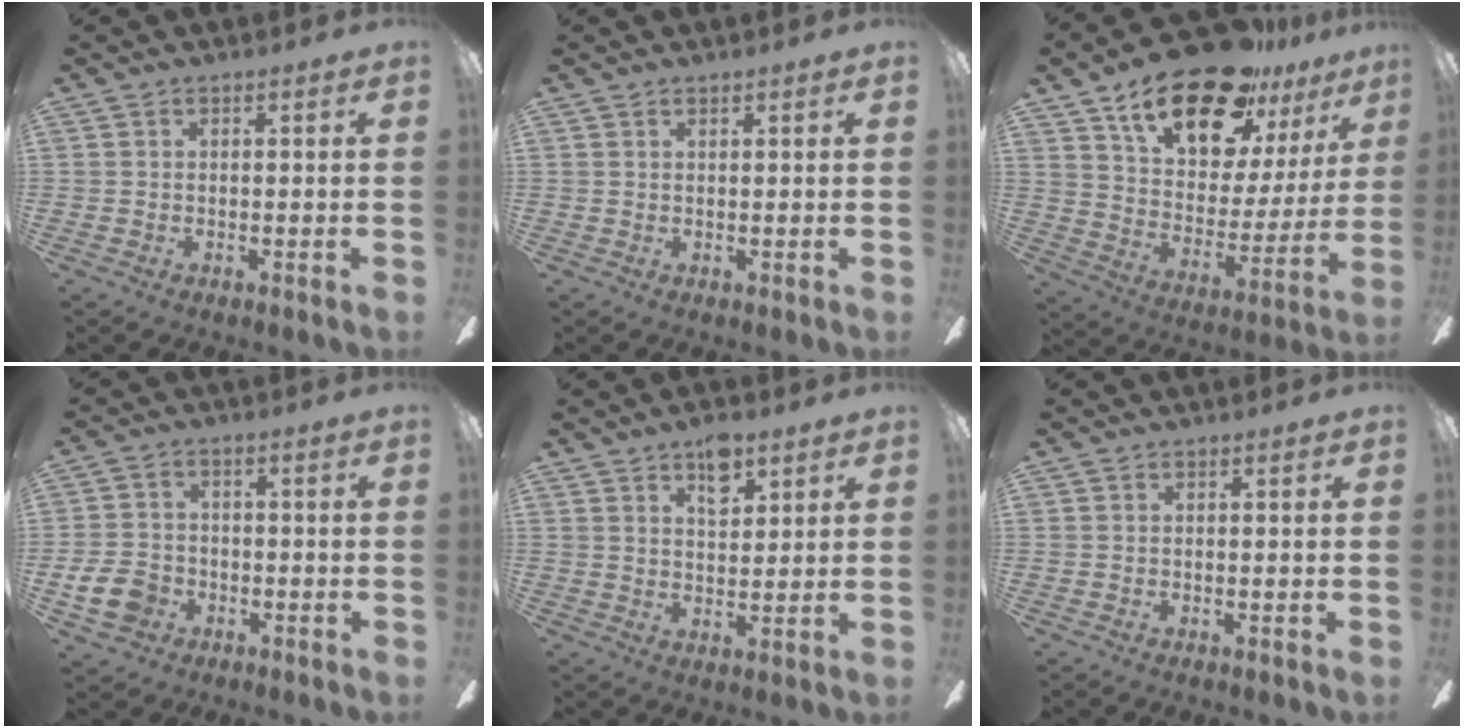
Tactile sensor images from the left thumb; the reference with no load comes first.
{"total": 0.6, "force": [0.5, 0.1, 0.2], "torque": [-0.005, 0.001, 0.010]}
{"total": 22.8, "force": [16.1, 9.9, 12.8], "torque": [-0.212, -0.099, 0.281]}
{"total": 8.1, "force": [-3.0, 6.3, 4.0], "torque": [-0.097, 0.017, -0.058]}
{"total": 7.3, "force": [4.8, 3.7, 4.1], "torque": [-0.052, -0.018, 0.082]}
{"total": 0.0}